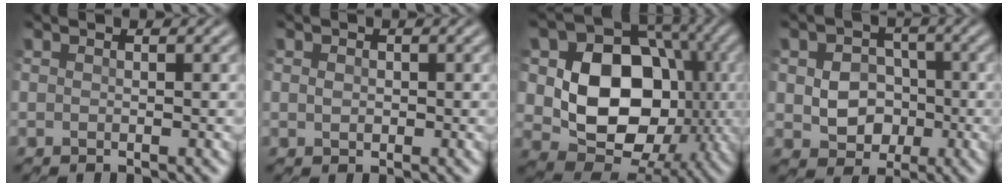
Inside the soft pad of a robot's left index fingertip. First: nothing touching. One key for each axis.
{"total": 1.1, "fx": -0.1, "fy": 0.9, "fz": 0.6, "tx": -0.011, "ty": -0.005, "tz": 0.001}
{"total": 12.4, "fx": -0.6, "fy": 9.4, "fz": 8.0, "tx": -0.121, "ty": -0.014, "tz": -0.017}
{"total": 5.5, "fx": -0.9, "fy": 4.5, "fz": 3.1, "tx": -0.047, "ty": -0.008, "tz": -0.025}